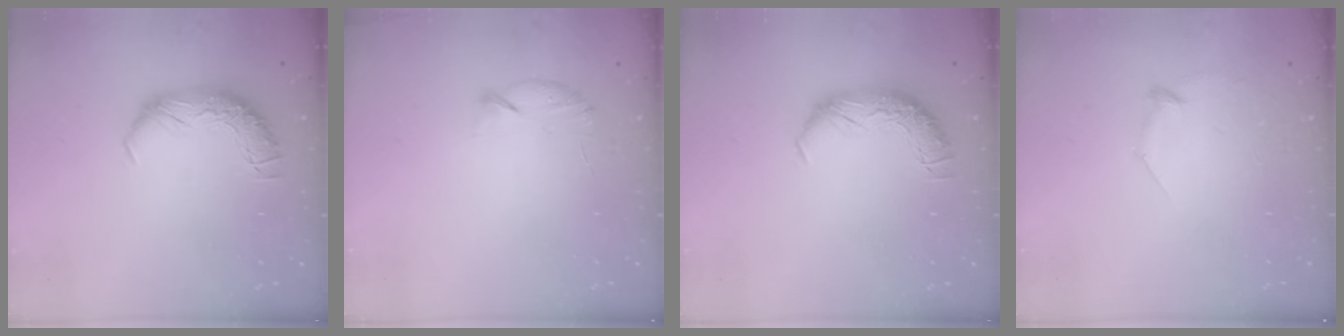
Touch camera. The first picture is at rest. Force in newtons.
{"total": 6.3, "press": 6.2, "slide": 1.2}
{"total": 0.0}
{"total": 7.7, "press": 7.7, "slide": 0.6}